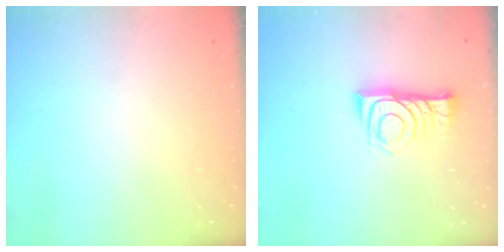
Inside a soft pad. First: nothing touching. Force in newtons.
{"total": 9.7, "press": 9.7, "slide": 0.4}